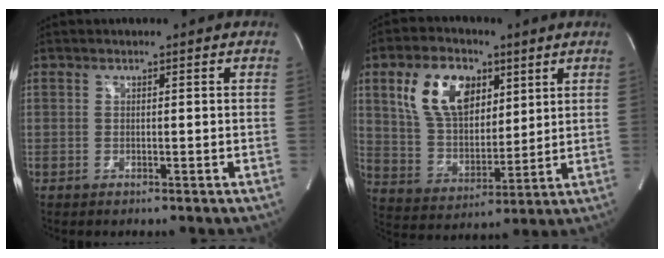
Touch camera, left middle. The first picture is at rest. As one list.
[{"total": 13.0, "force": [5.8, 7.7, 8.7], "torque": [-0.182, 0.024, 0.114]}]